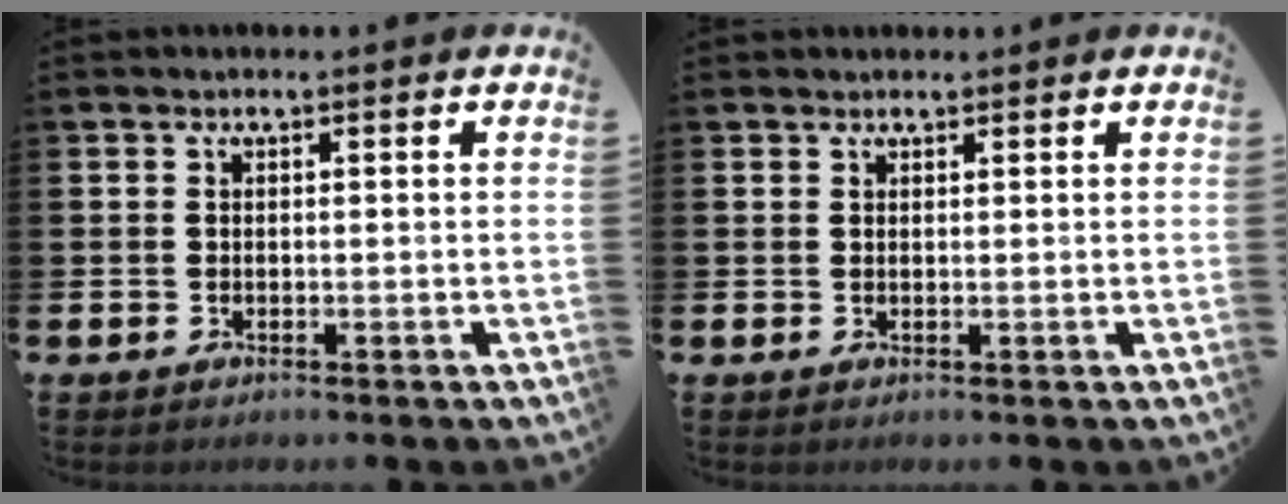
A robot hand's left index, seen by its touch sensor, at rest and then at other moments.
{"total": 1.1, "force": [1.1, 0.3, -0.1], "torque": [0.008, 0.001, 0.019]}